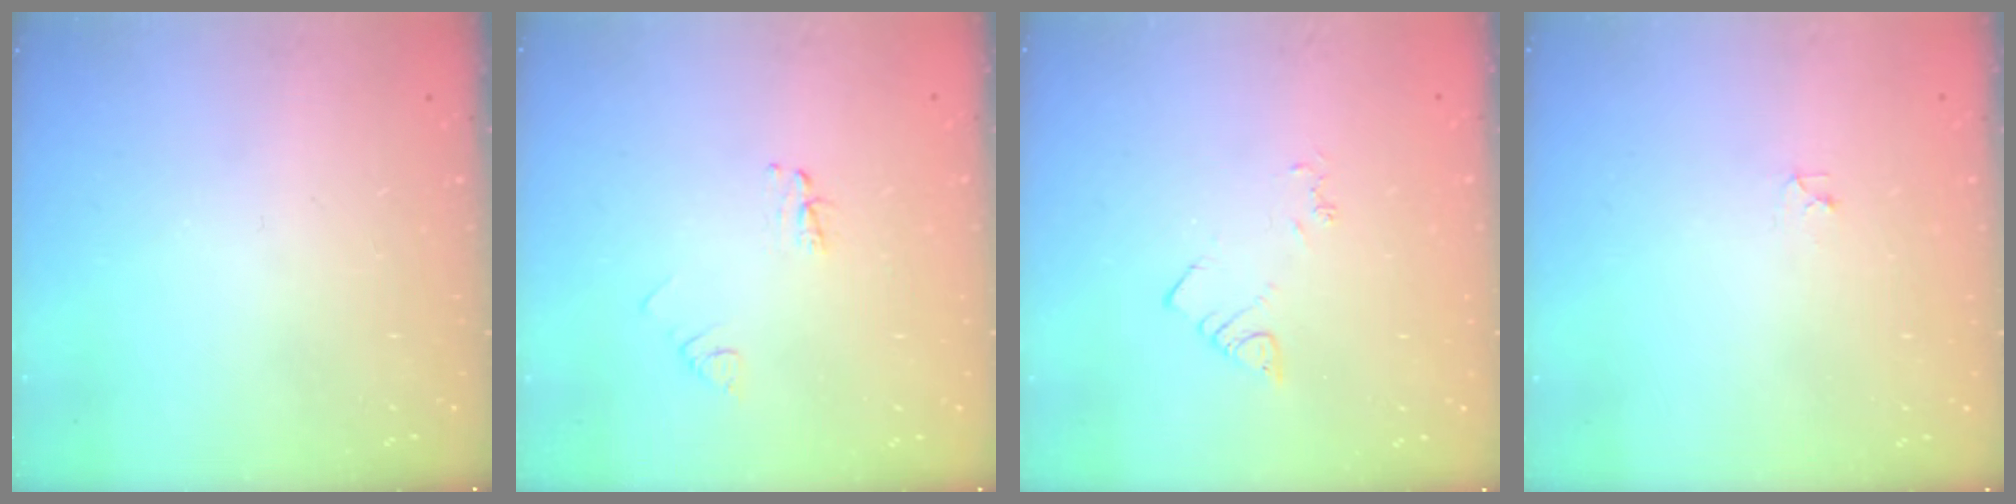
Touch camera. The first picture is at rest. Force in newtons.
{"total": 4.0, "press": 3.9, "slide": 0.3}
{"total": 3.2, "press": 3.2, "slide": 0.5}
{"total": 2.8, "press": 2.7, "slide": 0.4}